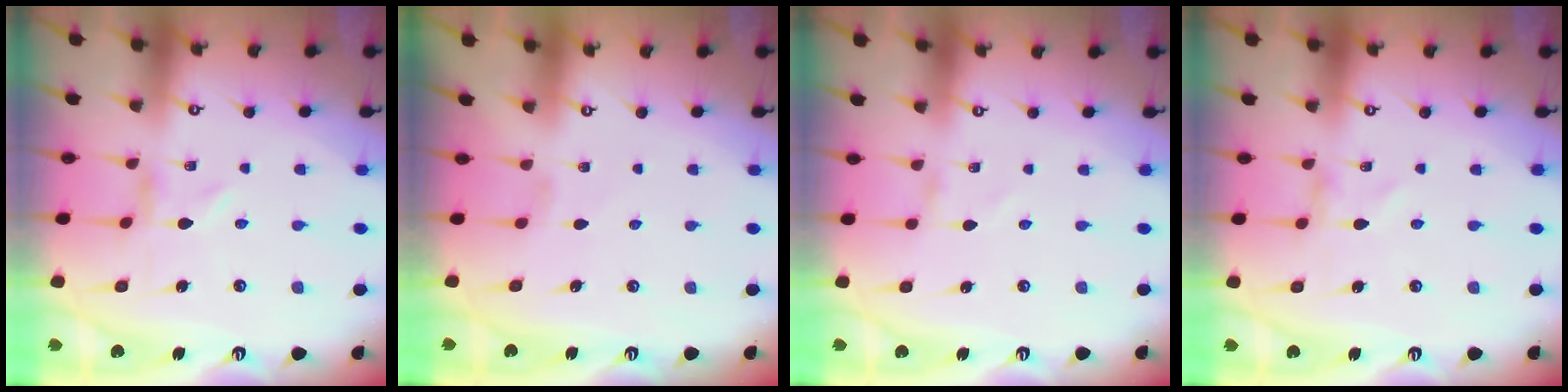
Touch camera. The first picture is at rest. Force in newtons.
{"total": 1.3, "press": 1.2, "slide": 0.3}
{"total": 0.0}
{"total": 0.0}